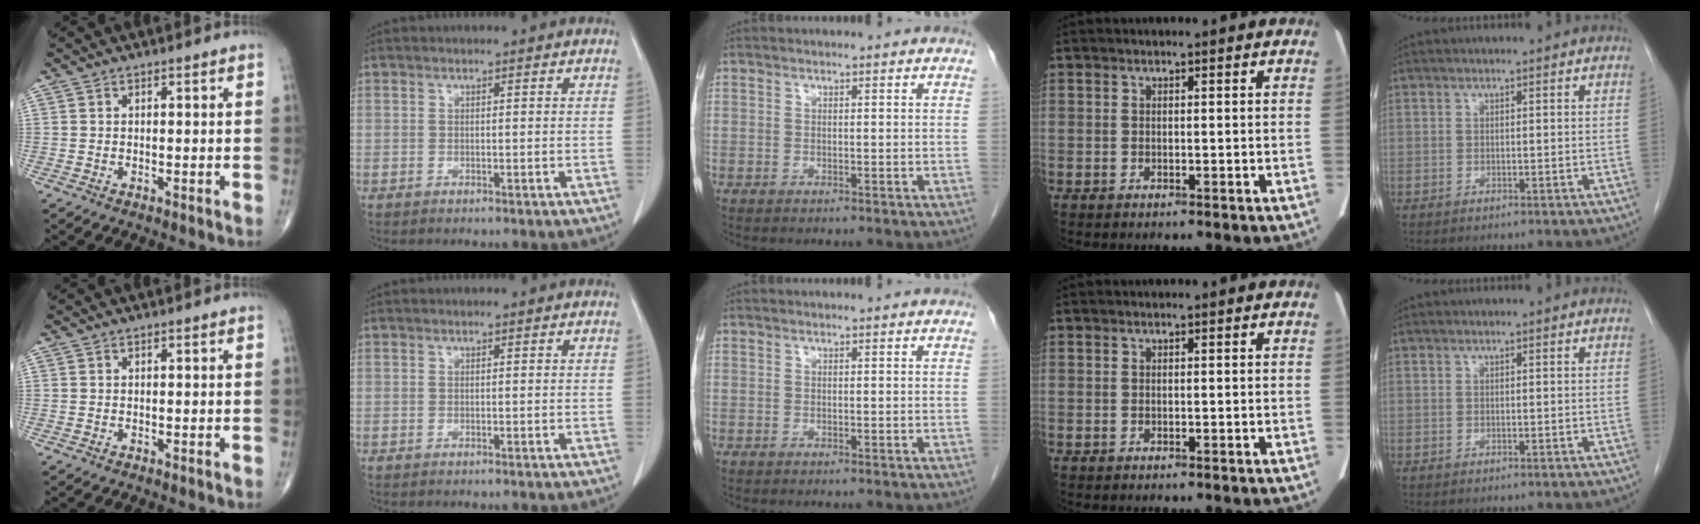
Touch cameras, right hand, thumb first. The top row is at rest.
{}